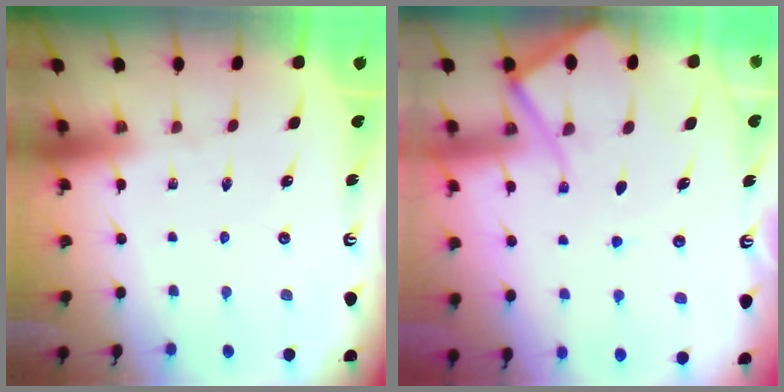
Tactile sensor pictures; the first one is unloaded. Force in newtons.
{"total": 9.3, "press": 9.2, "slide": 1.1}